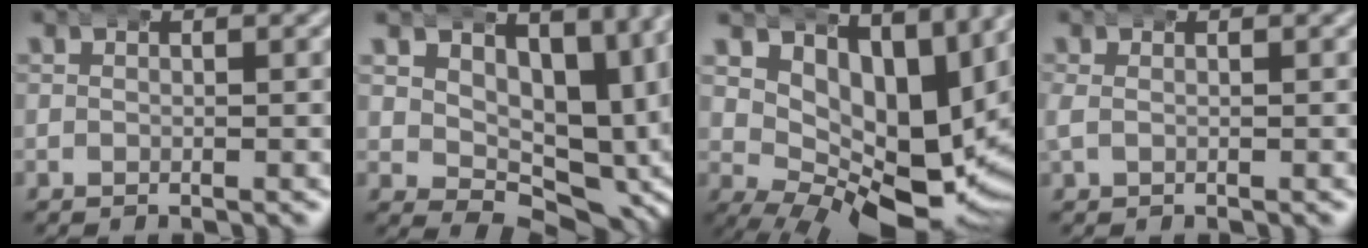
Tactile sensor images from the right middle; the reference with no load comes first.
{"total": 7.8, "force": [3.5, 4.5, 5.3], "torque": [-0.051, -0.015, 0.062]}
{"total": 11.7, "force": [2.6, 6.1, 9.6], "torque": [-0.145, -0.033, 0.060]}
{"total": 0.8, "force": [-0.1, 0.7, 0.5], "torque": [-0.022, -0.003, 0.001]}